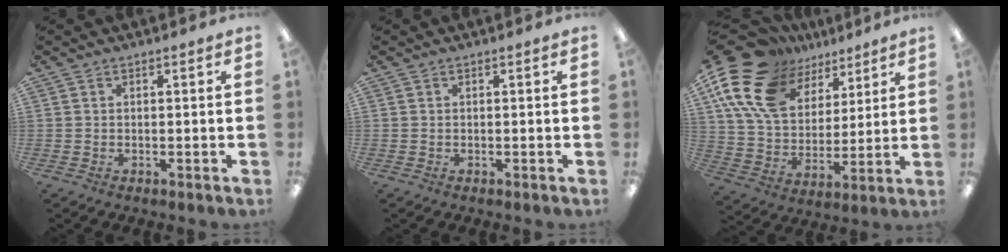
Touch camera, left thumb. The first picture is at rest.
{"total": 0.0}
{"total": 20.7, "force": [11.9, 12.6, 11.3], "torque": [-0.234, -0.057, 0.219]}